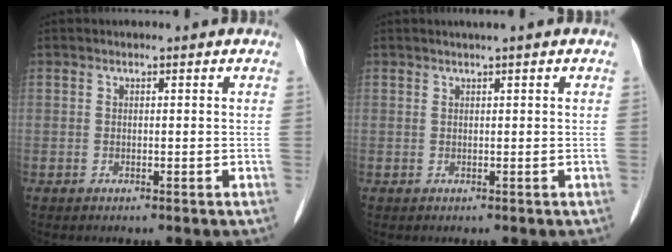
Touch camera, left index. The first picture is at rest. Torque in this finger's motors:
{"motor_torque": [-0.26, -0.27, -0.06, 0.02]}